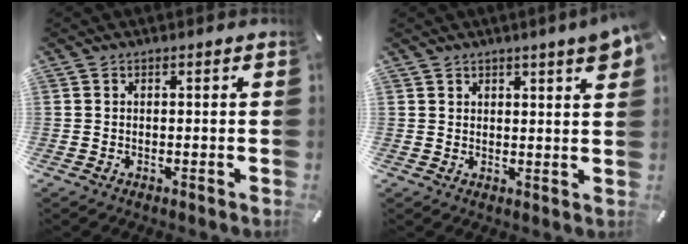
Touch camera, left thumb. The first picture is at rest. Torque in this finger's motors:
{"motor_torque": [1.06, 1.00, 0.38, -0.31, 0.08]}